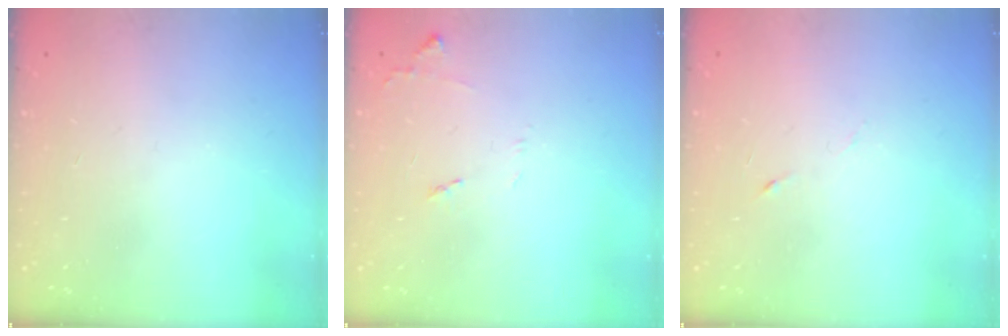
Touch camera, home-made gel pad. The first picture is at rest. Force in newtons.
{"total": 6.8, "press": 6.8, "slide": 0.9}
{"total": 3.1, "press": 3.0, "slide": 1.0}